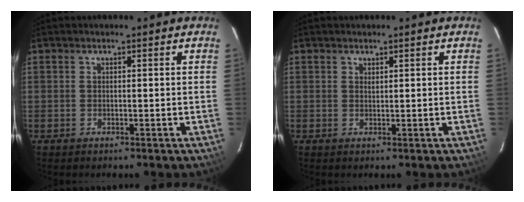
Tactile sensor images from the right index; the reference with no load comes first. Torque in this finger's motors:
{"motor_torque": [-0.18, 0.11, -0.03, 0.00]}